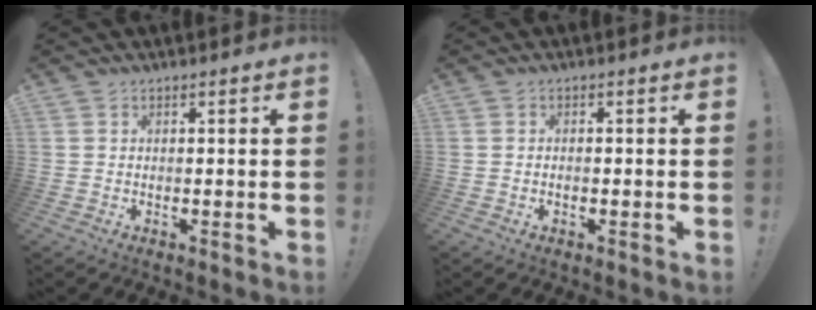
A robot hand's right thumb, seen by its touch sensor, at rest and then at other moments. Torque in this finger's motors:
{"motor_torque": [-0.16, -0.33, 0.08, 0.10, -0.10]}